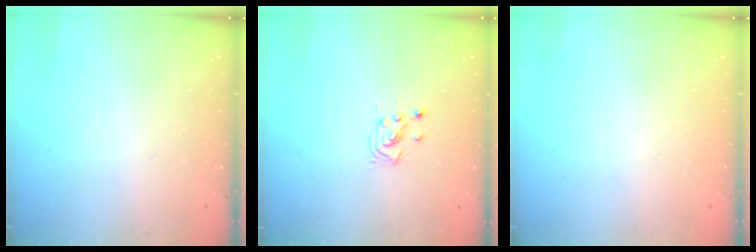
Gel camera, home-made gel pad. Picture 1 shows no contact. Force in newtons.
{"total": 3.0, "press": 2.9, "slide": 0.5}
{"total": 0.0}